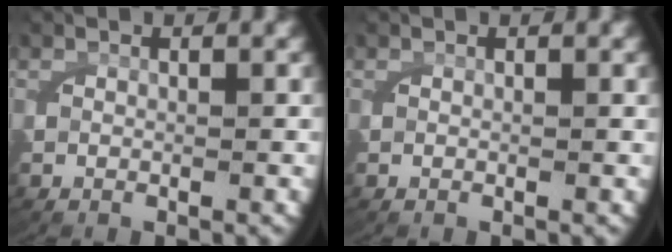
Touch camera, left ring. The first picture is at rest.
{"total": 0.0}